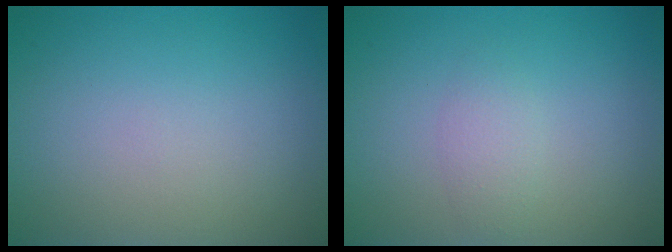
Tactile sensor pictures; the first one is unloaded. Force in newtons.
{"total": 1.5, "press": 1.5, "slide": 0.0}